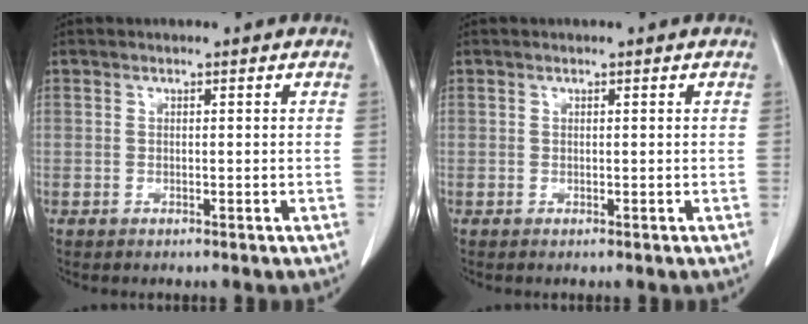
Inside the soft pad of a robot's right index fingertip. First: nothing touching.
{"total": 0.0}